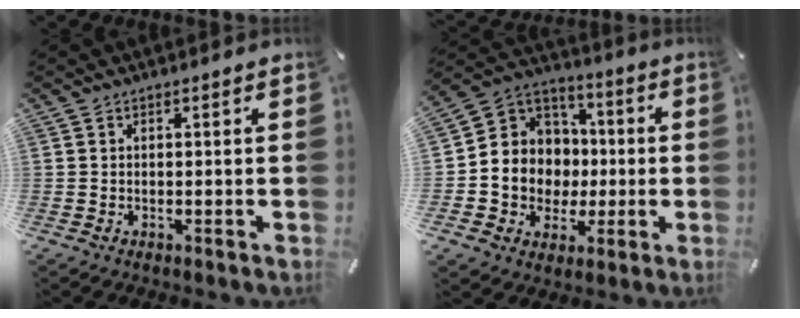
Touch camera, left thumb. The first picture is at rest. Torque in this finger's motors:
{"motor_torque": [2.14, 2.30, 0.96, 0.73, 0.05]}